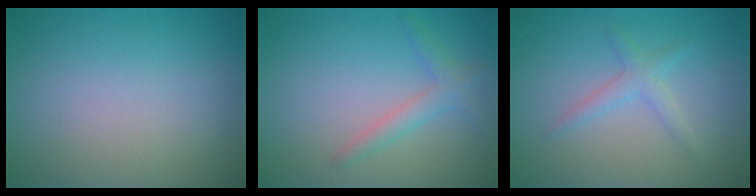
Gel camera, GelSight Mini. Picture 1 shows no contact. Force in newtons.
{"total": 2.0, "press": 2.0, "slide": 0.1}
{"total": 1.8, "press": 1.8, "slide": 0.1}